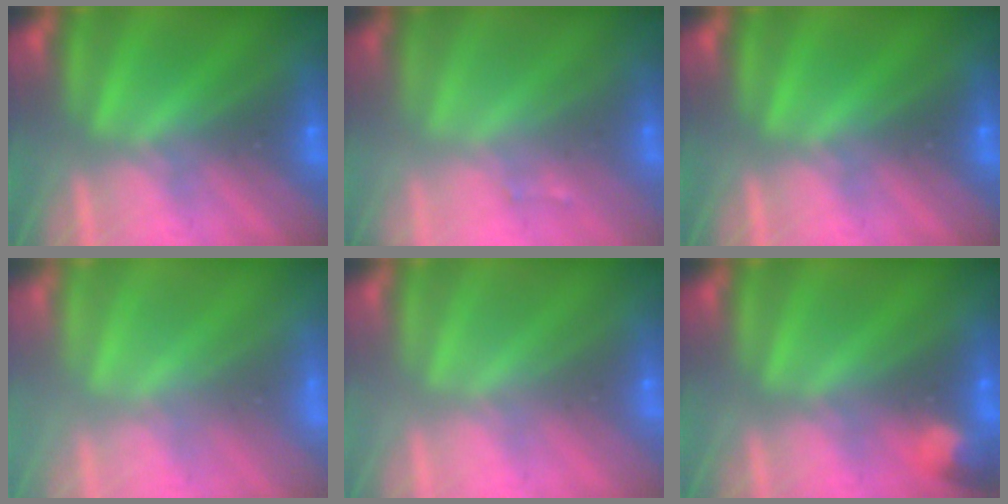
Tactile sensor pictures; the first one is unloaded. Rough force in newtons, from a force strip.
{"total": 1.5}
{"total": 0.0}
{"total": 3.4}
{"total": 3.1}
{"total": 2.8}